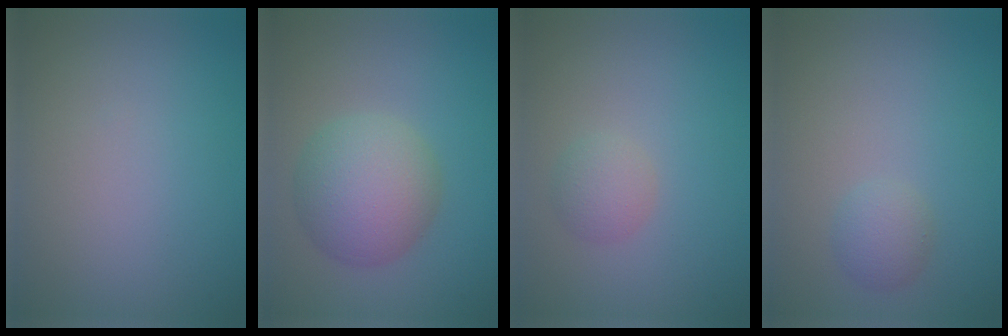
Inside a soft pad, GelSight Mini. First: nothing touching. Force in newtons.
{"total": 6.2, "press": 6.2, "slide": 0.2}
{"total": 1.9, "press": 1.9, "slide": 0.1}
{"total": 1.7, "press": 1.7, "slide": 0.0}